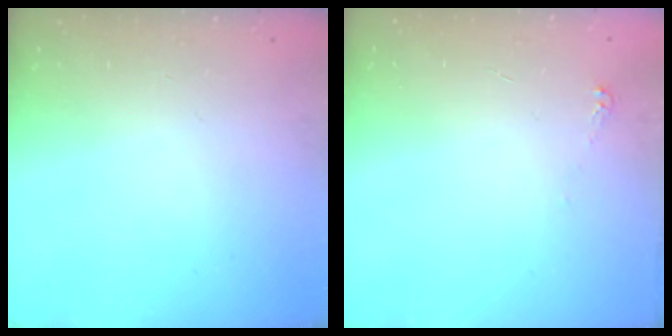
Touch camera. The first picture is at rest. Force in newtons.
{"total": 2.5, "press": 2.5, "slide": 0.3}